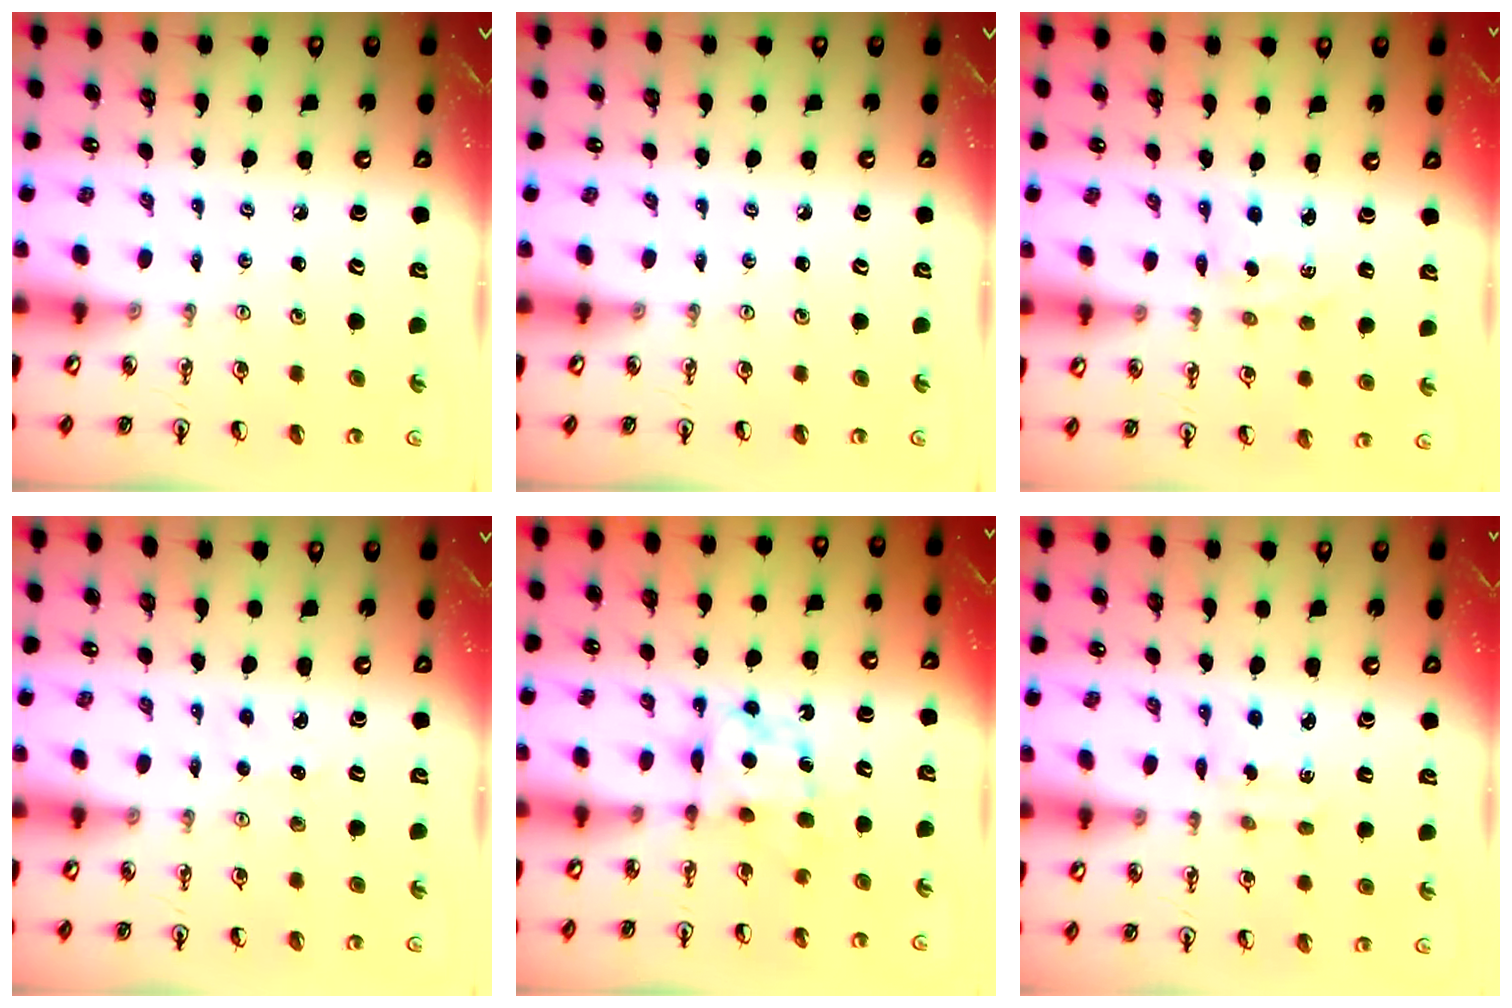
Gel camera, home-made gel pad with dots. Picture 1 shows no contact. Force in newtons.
{"total": 0.0}
{"total": 2.4, "press": 2.4, "slide": 0.3}
{"total": 3.2, "press": 3.1, "slide": 0.4}
{"total": 7.0, "press": 7.0, "slide": 0.5}
{"total": 2.1, "press": 2.1, "slide": 0.6}